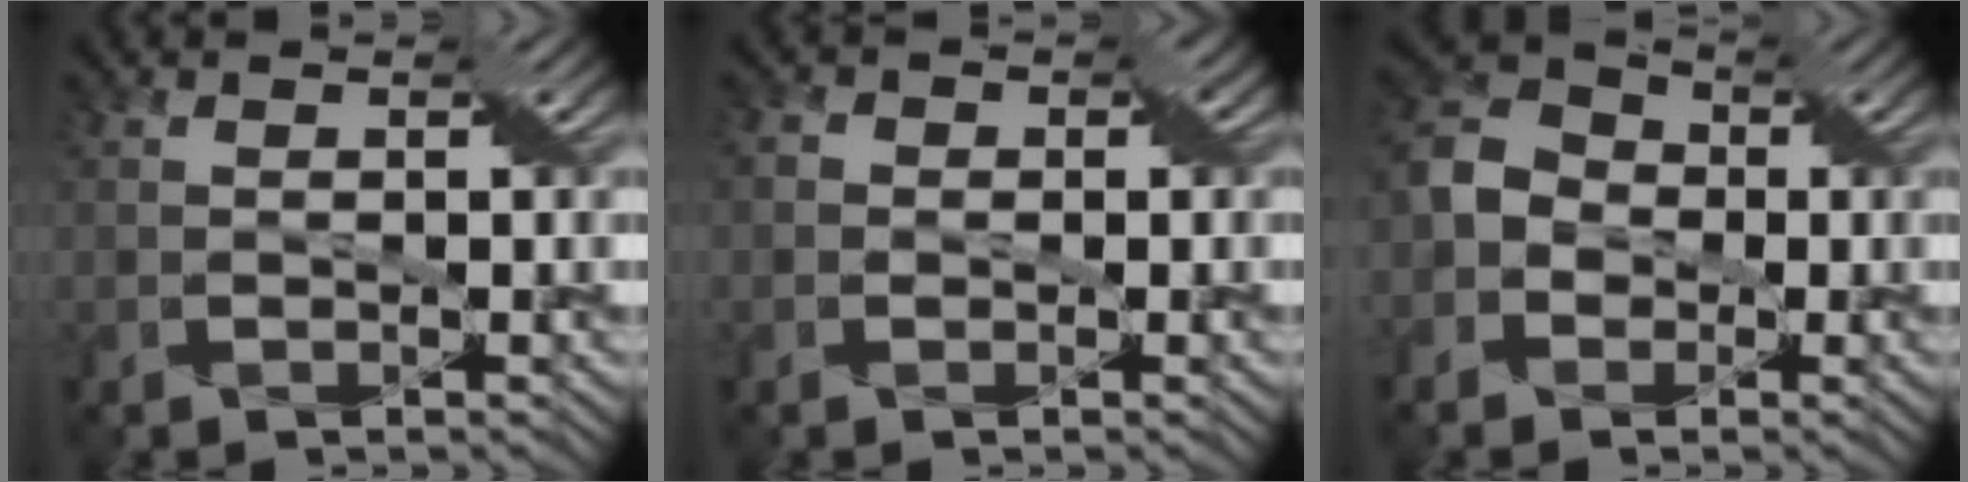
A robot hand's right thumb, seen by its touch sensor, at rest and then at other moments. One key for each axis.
{"total": 2.9, "fx": 0.1, "fy": 2.7, "fz": 1.1, "tx": -0.009, "ty": 0.010, "tz": -0.021}
{"total": 5.7, "fx": -1.4, "fy": 5.0, "fz": 2.4, "tx": -0.069, "ty": 0.009, "tz": -0.046}